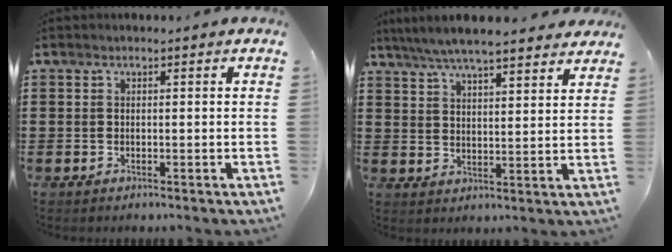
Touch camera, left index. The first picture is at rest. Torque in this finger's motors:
{"motor_torque": [1.30, -0.84, 0.76, 0.21]}